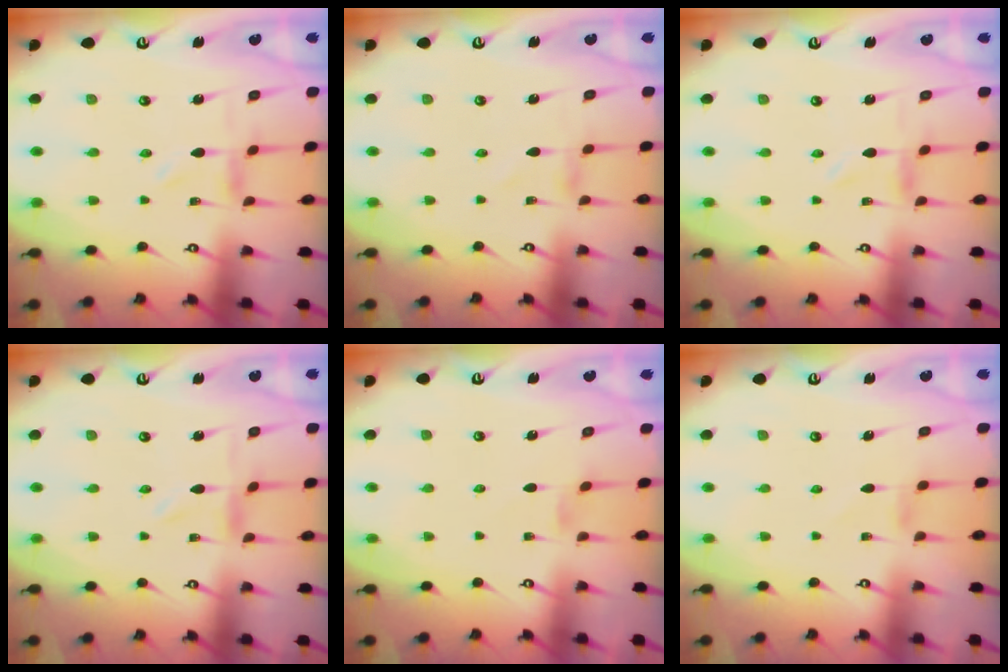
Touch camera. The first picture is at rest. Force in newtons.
{"total": 0.0}
{"total": 0.0}
{"total": 0.0}
{"total": 1.1, "press": 1.1, "slide": 0.3}
{"total": 1.5, "press": 1.4, "slide": 0.3}